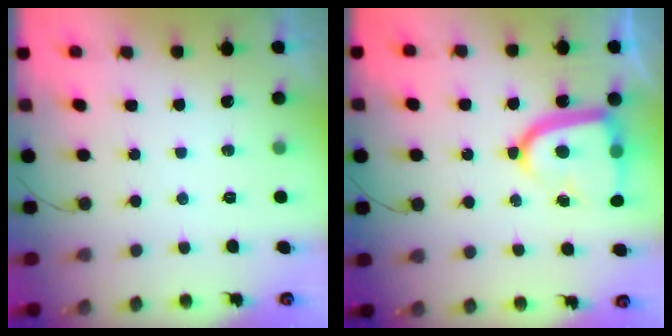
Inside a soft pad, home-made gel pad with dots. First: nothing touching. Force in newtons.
{"total": 15.9, "press": 15.9, "slide": 1.5}